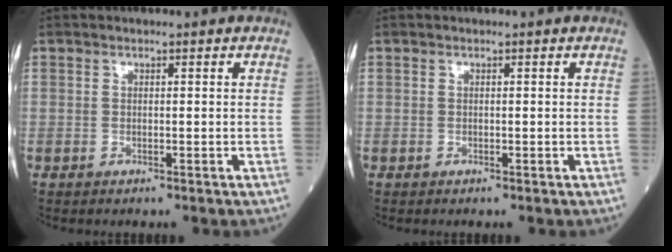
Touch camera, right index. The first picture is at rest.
{"total": 0.0}